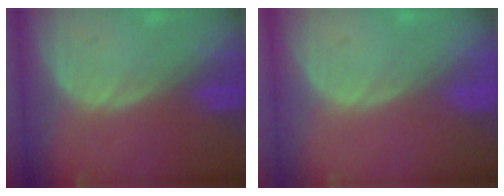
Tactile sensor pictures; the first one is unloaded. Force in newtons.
{"total": 0.0}